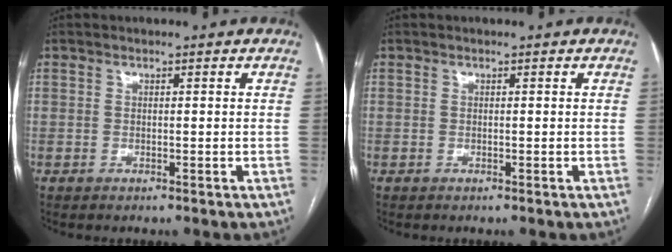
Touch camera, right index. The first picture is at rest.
{"total": 0.0}